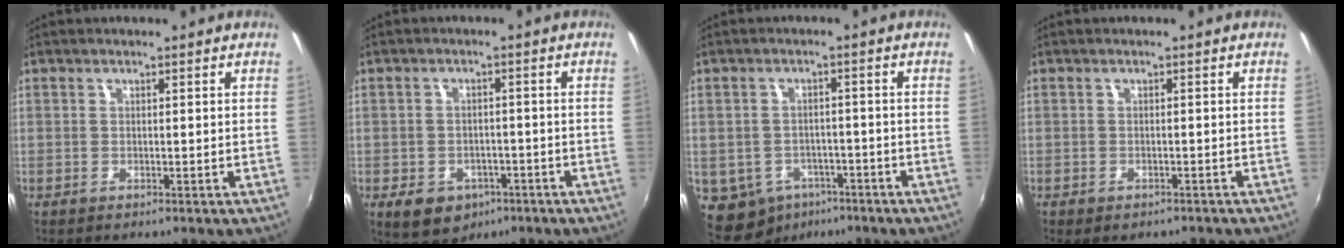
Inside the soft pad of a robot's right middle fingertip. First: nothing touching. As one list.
[{"total": 8.2, "force": [-4.1, 6.1, 3.7], "torque": [-0.086, -0.004, -0.045]}, {"total": 9.0, "force": [-4.7, 6.9, 3.1], "torque": [-0.093, -0.005, -0.055]}, {"total": 3.8, "force": [-2.8, 1.6, 1.9], "torque": [-0.039, -0.020, -0.033]}]